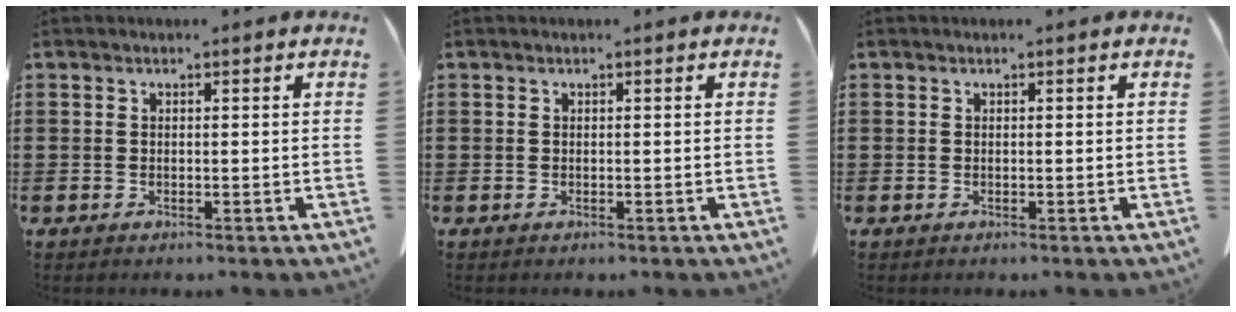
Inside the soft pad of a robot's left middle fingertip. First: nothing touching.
{"total": 0.0}
{"total": 0.0}